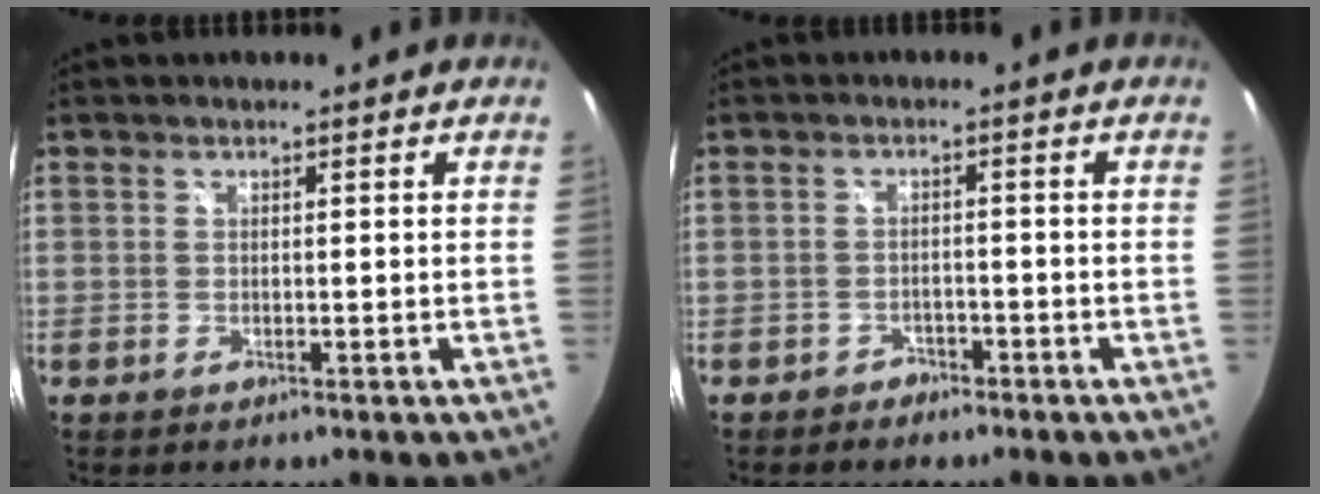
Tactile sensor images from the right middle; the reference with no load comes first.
{"total": 2.8, "force": [-2.4, 1.5, 0.3], "torque": [-0.014, 0.000, -0.038]}